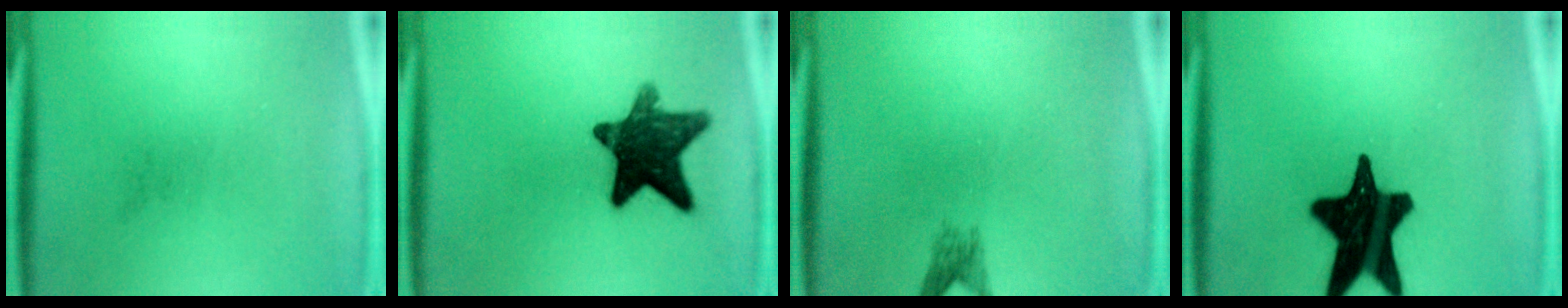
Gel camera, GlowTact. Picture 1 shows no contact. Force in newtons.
{"total": 13.0}
{"total": 1.9}
{"total": 19.6}